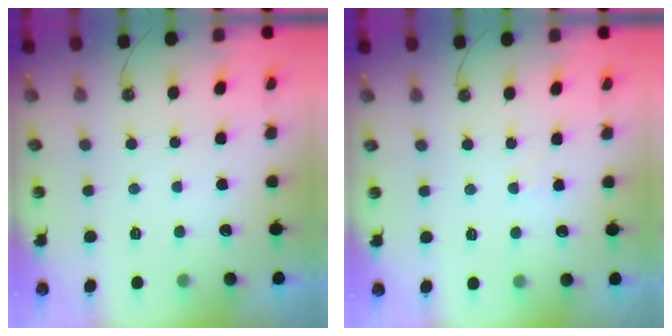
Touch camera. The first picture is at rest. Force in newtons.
{"total": 1.9, "press": 1.9, "slide": 0.3}